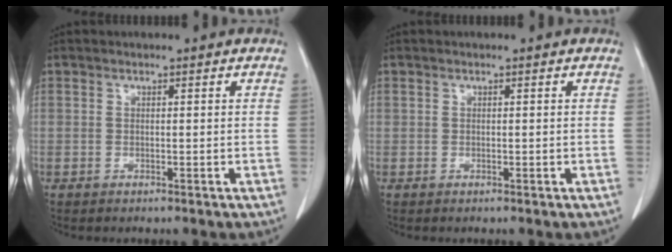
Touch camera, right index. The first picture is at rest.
{"total": 0.0}